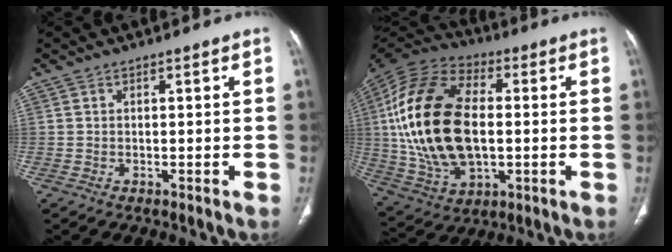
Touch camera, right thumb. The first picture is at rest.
{"total": 25.4, "force": [0.7, 14.7, 20.7], "torque": [-0.414, 0.004, 0.017]}